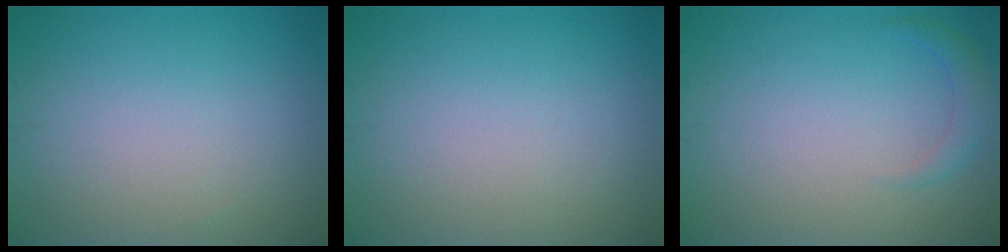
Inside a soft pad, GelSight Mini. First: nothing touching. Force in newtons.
{"total": 0.0}
{"total": 1.5, "press": 1.5, "slide": 0.1}